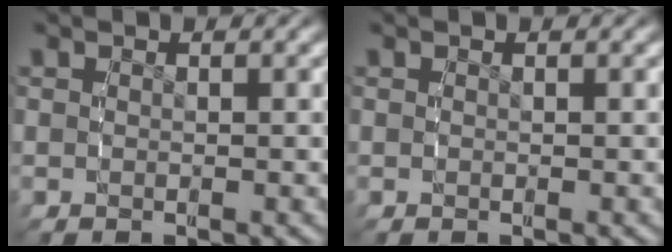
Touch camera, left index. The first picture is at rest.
{"total": 0.0}